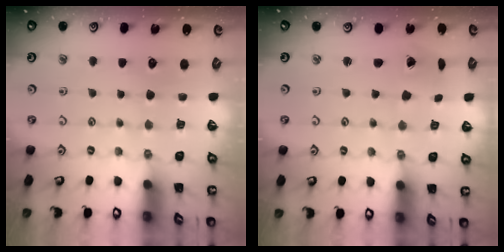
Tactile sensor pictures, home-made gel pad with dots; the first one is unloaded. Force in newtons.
{"total": 1.1, "press": 1.0, "slide": 0.4}